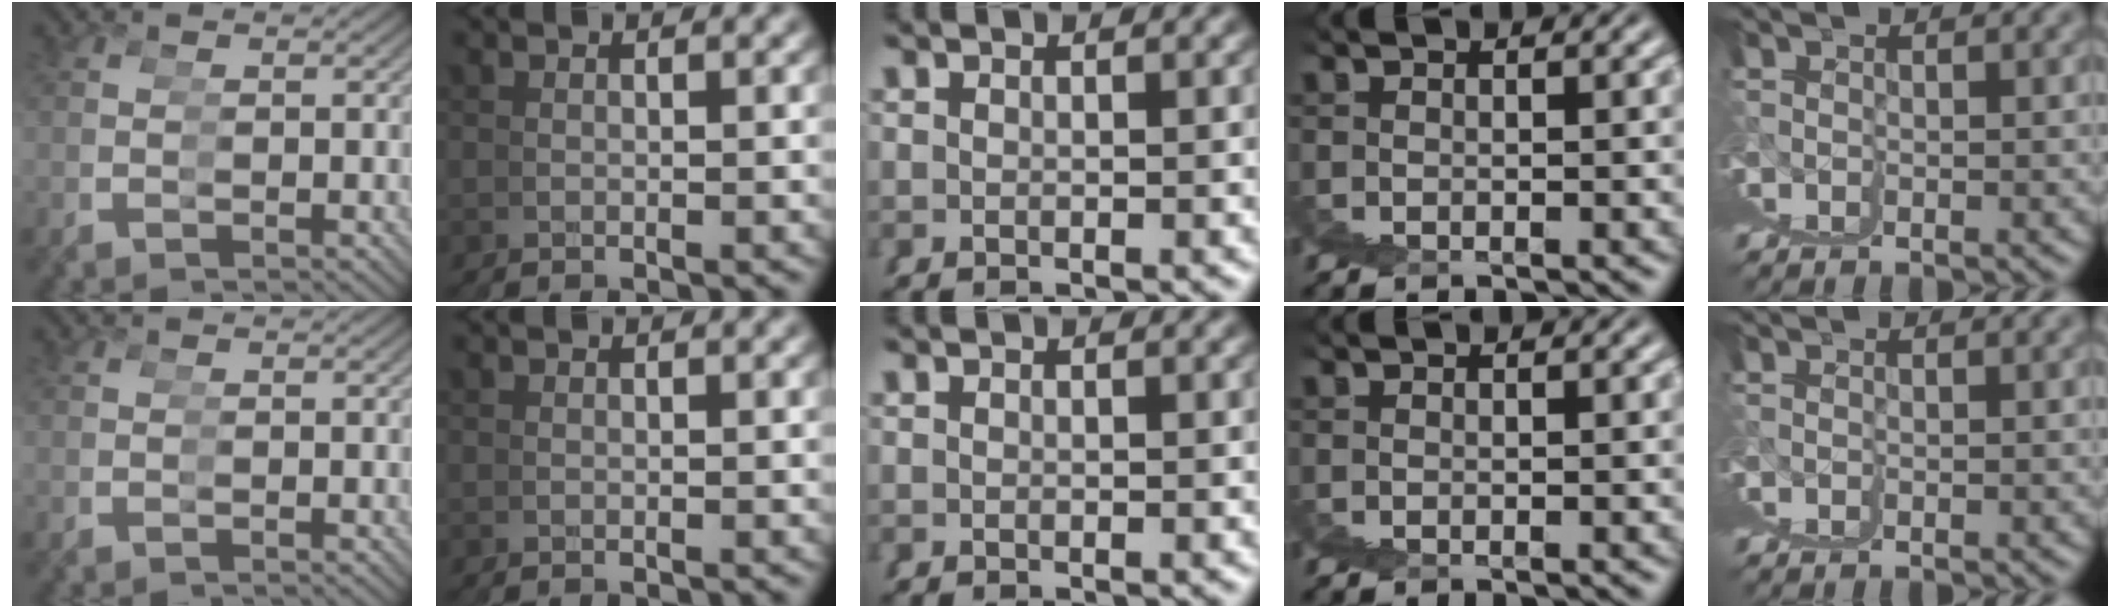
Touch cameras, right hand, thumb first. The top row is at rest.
{}